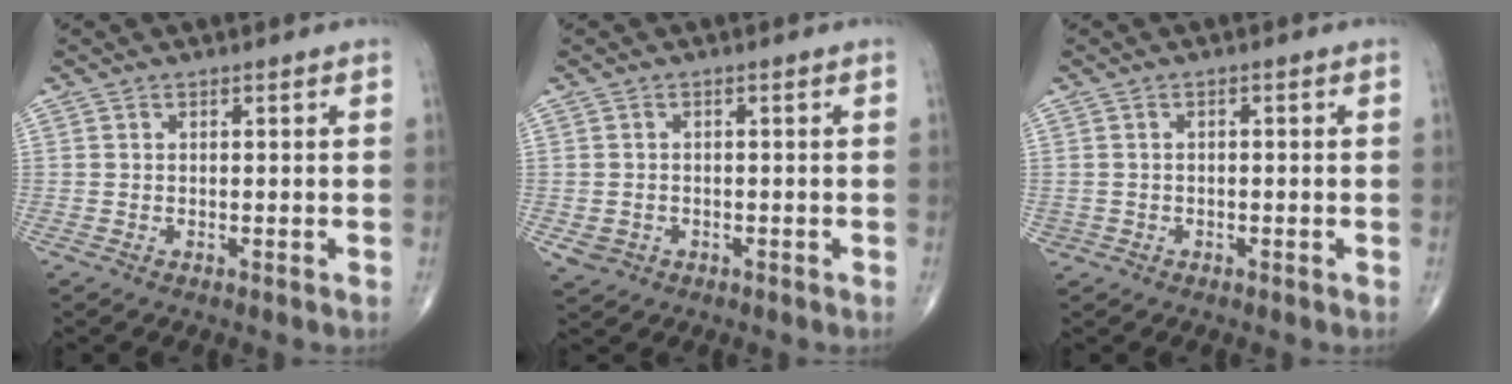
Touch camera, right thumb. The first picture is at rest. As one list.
[{"total": 2.5, "force": [-0.8, 2.2, 0.8], "torque": [-0.010, 0.002, -0.007]}, {"total": 1.3, "force": [-0.5, 1.2, 0.1], "torque": [0.004, 0.009, -0.010]}]